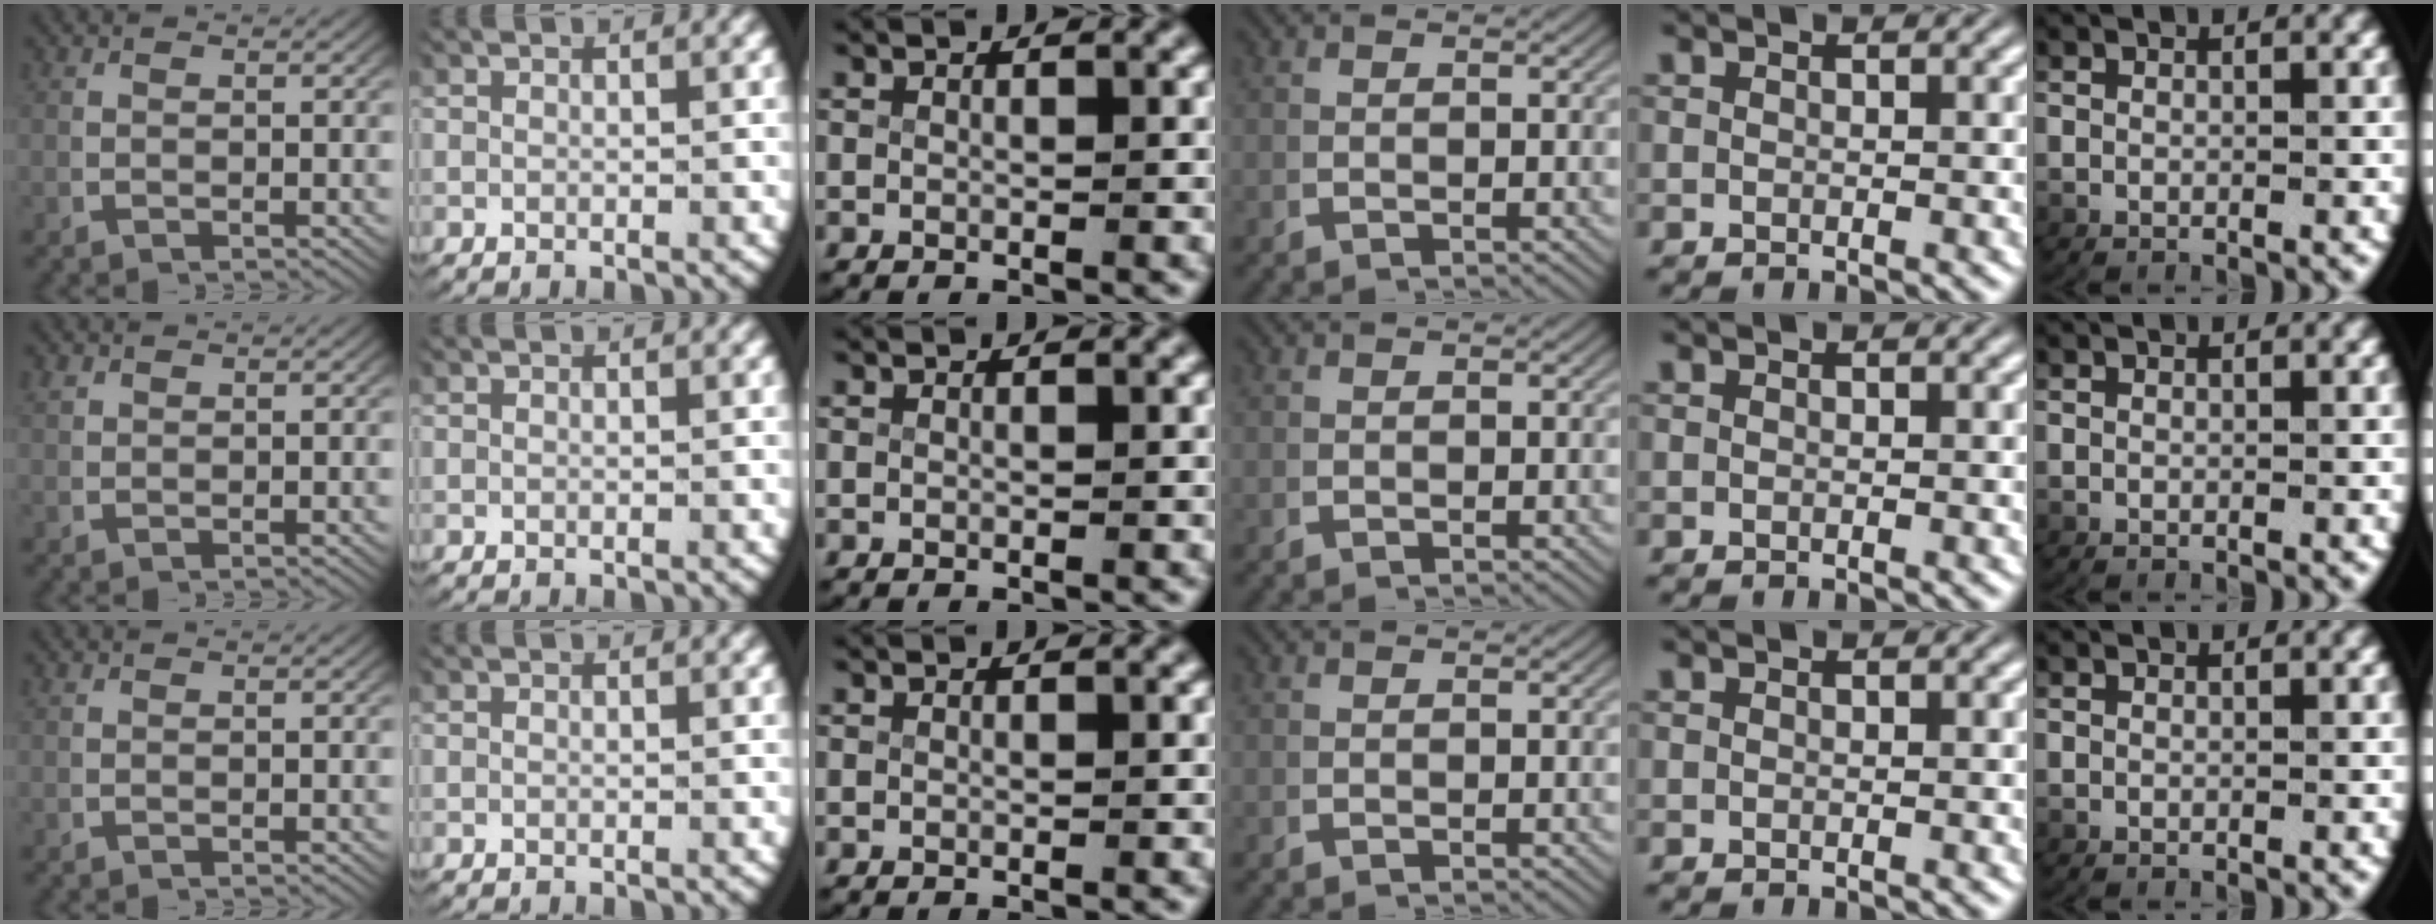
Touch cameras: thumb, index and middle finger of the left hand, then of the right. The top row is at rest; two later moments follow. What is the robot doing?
{"motion": "lift_and_place", "object": "paper towel"}